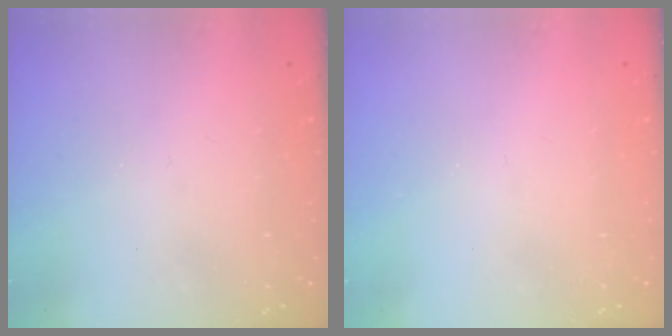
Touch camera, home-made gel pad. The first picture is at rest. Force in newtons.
{"total": 0.0}